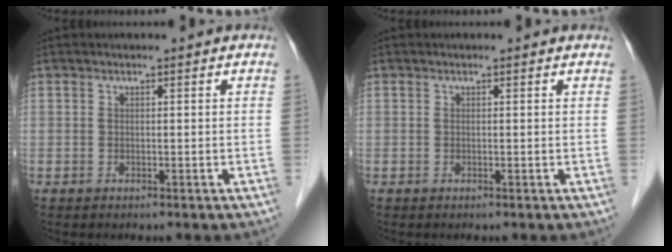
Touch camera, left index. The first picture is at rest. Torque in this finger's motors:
{"motor_torque": [-0.07, 0.13, -0.27, -0.03]}